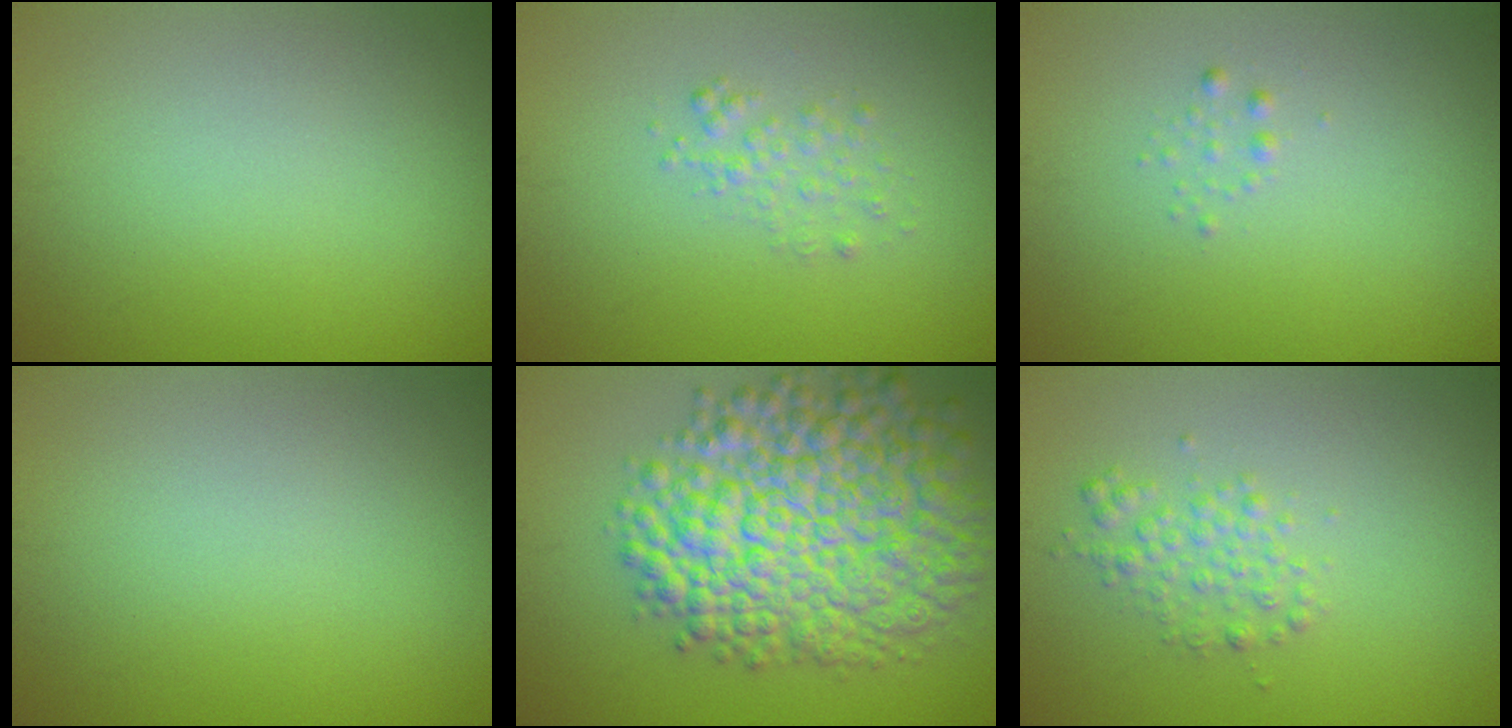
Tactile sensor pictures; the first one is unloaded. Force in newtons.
{"total": 1.4, "press": 1.4, "slide": 0.1}
{"total": 0.6, "press": 0.6, "slide": 0.1}
{"total": 0.0}
{"total": 11.1, "press": 11.1, "slide": 0.3}
{"total": 2.0, "press": 2.0, "slide": 0.0}